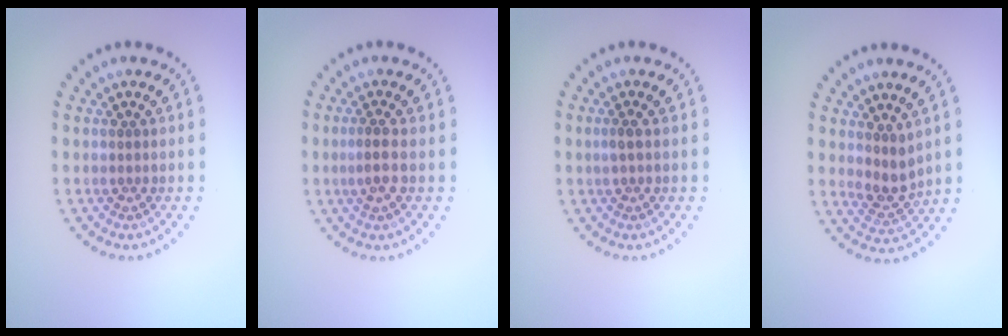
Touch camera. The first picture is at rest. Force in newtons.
{"total": 1.6, "press": 1.3, "slide": 0.8}
{"total": 1.0, "press": 0.9, "slide": 0.4}
{"total": 2.5, "press": 2.1, "slide": 1.5}